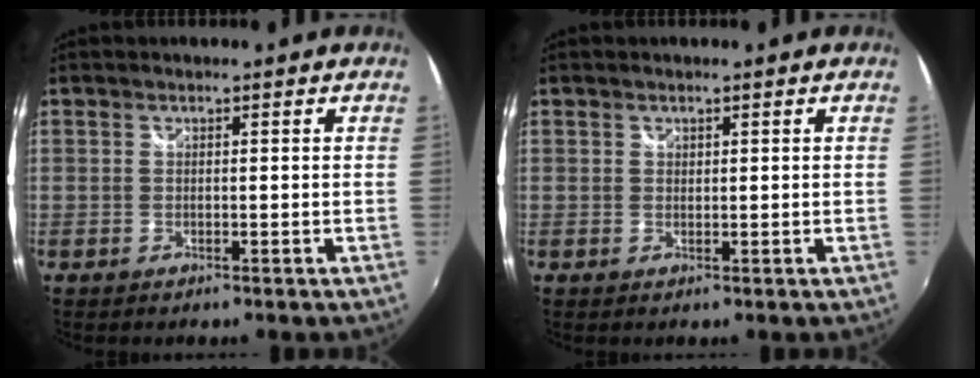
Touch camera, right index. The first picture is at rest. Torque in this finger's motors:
{"motor_torque": [-0.11, 0.02, -0.03, 0.00]}